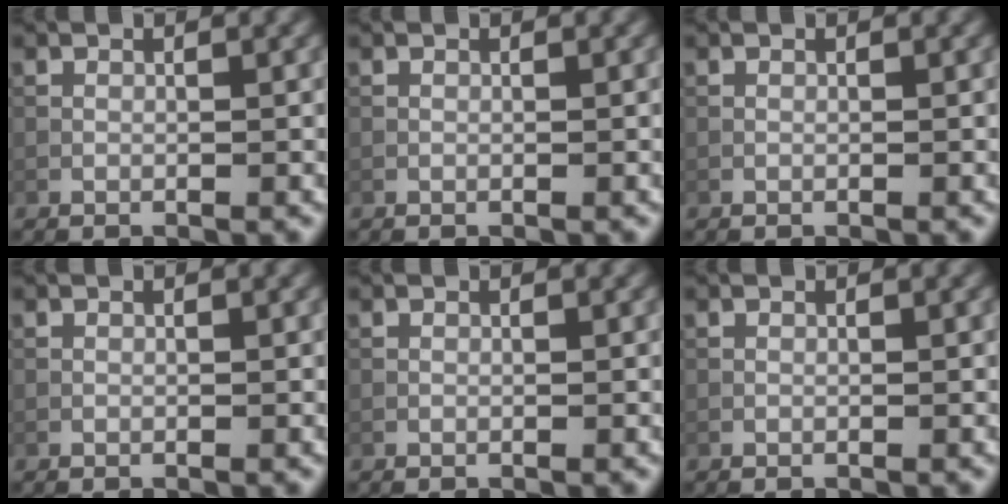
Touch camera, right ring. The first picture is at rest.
{"total": 0.0}
{"total": 0.0}
{"total": 0.0}
{"total": 0.0}
{"total": 0.0}